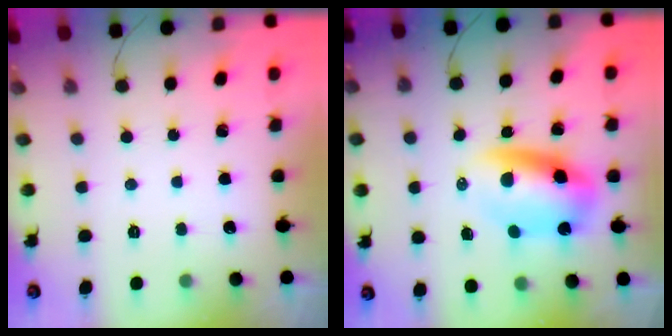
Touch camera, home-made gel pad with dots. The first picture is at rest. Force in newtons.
{"total": 9.7, "press": 9.4, "slide": 2.6}